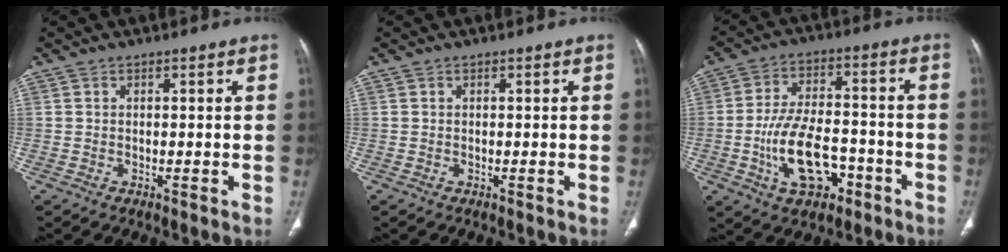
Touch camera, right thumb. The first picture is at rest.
{"total": 0.0}
{"total": 13.4, "force": [-4.9, 7.6, 9.9], "torque": [-0.162, 0.034, -0.079]}